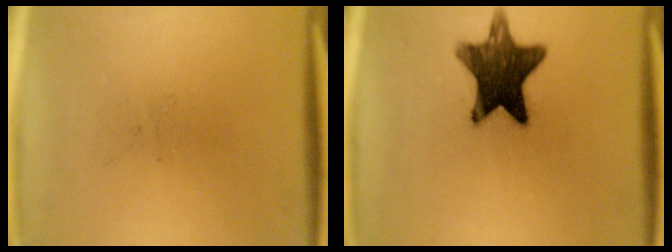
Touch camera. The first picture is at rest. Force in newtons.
{"total": 13.3}